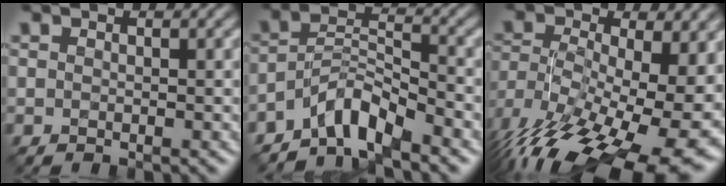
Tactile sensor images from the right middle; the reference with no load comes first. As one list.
[{"total": 4.6, "force": [-3.7, 1.1, 2.5], "torque": [-0.038, 0.008, -0.078]}, {"total": 19.0, "force": [-8.3, 8.5, 14.7], "torque": [-0.240, -0.030, -0.105]}]